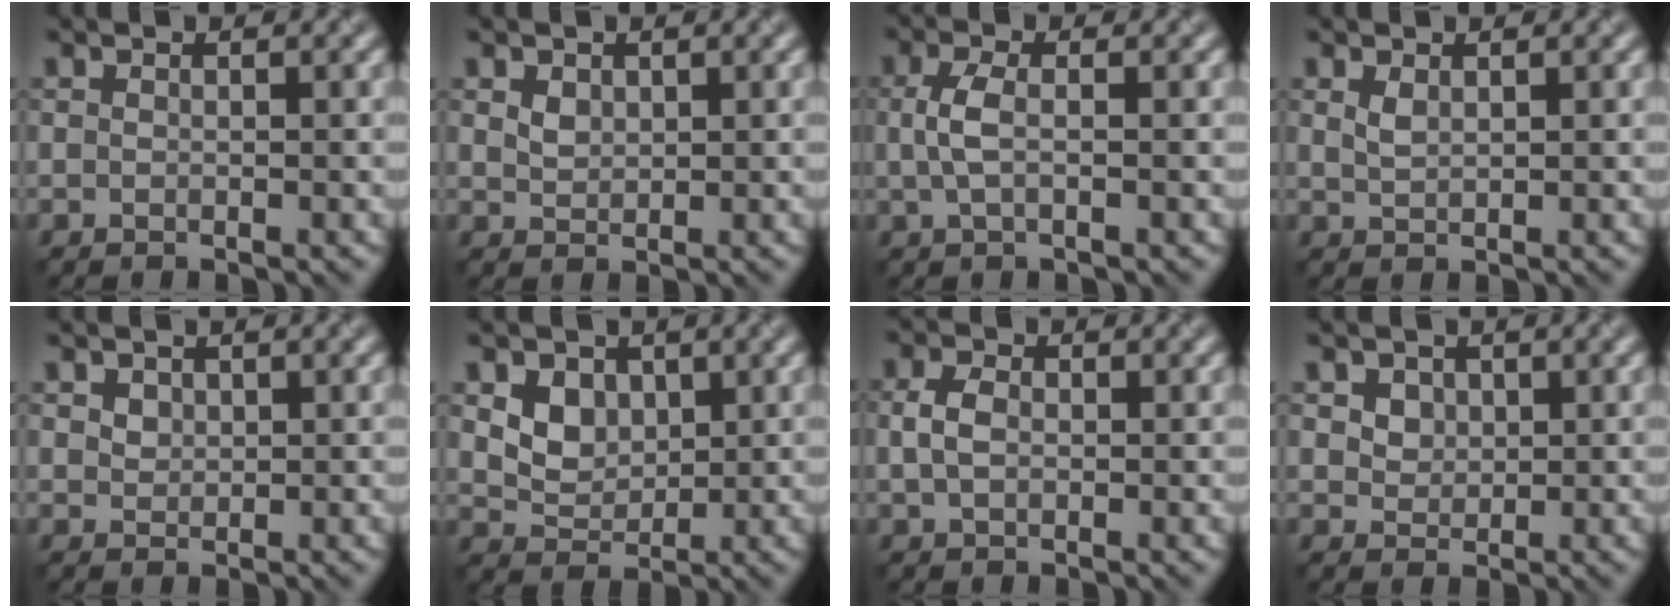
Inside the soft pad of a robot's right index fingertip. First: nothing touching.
{"total": 1.3, "force": [0.7, 0.9, 0.6], "torque": [-0.012, -0.001, 0.016]}
{"total": 2.4, "force": [0.1, 1.0, 2.2], "torque": [-0.052, 0.003, -0.001]}
{"total": 1.1, "force": [0.7, 0.5, 0.7], "torque": [-0.020, -0.001, 0.017]}
{"total": 1.4, "force": [0.8, 1.1, 0.5], "torque": [-0.009, 0.001, 0.016]}
{"total": 3.8, "force": [1.4, 2.9, 1.9], "torque": [-0.049, -0.011, 0.038]}
{"total": 2.5, "force": [0.2, 1.9, 1.7], "torque": [-0.038, 0.004, 0.000]}
{"total": 2.8, "force": [1.3, 2.1, 1.3], "torque": [-0.037, 0.003, 0.032]}